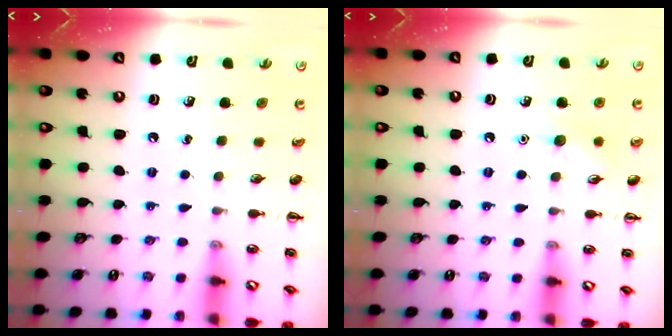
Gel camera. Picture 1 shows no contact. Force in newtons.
{"total": 7.3, "press": 7.0, "slide": 2.0}